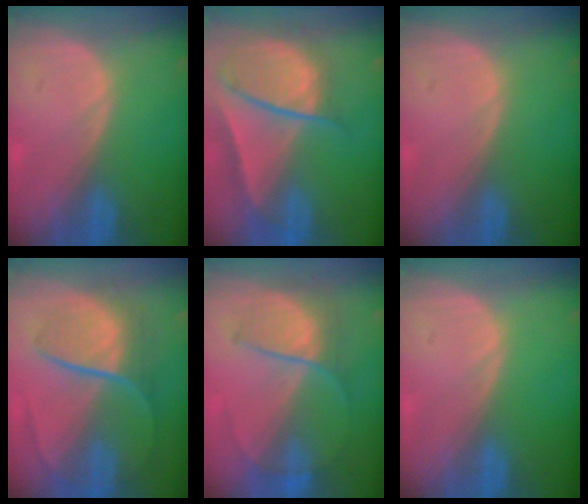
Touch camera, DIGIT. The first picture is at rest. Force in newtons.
{"total": 9.8, "press": 8.2, "slide": 5.3}
{"total": 0.0}
{"total": 9.0, "press": 7.5, "slide": 5.0}
{"total": 6.4, "press": 6.3, "slide": 1.0}
{"total": 0.0}